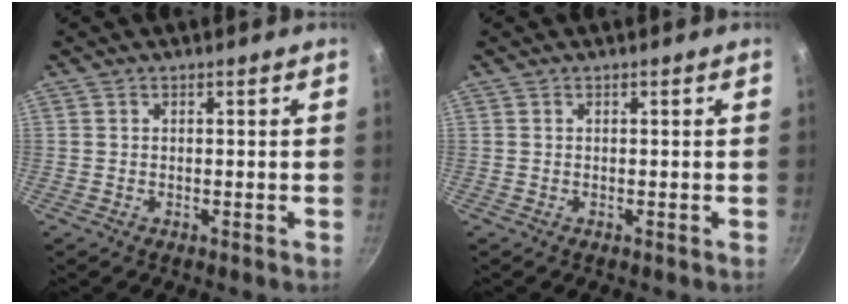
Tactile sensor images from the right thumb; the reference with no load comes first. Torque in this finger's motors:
{"motor_torque": [0.00, 0.00, 0.11, 0.02, 0.00]}